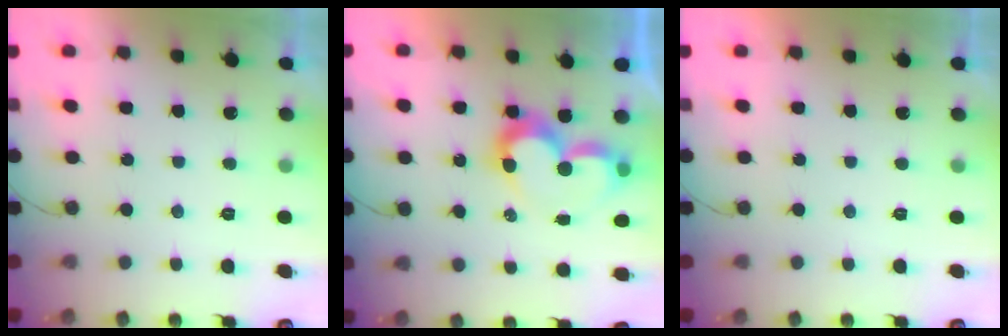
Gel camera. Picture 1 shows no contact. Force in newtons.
{"total": 9.2, "press": 9.2, "slide": 0.6}
{"total": 1.7, "press": 1.7, "slide": 0.1}